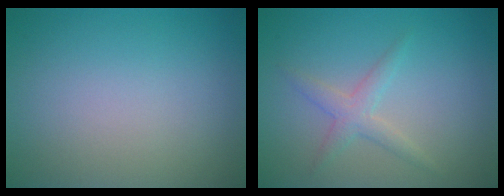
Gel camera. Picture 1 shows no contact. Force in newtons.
{"total": 2.1, "press": 2.1, "slide": 0.0}